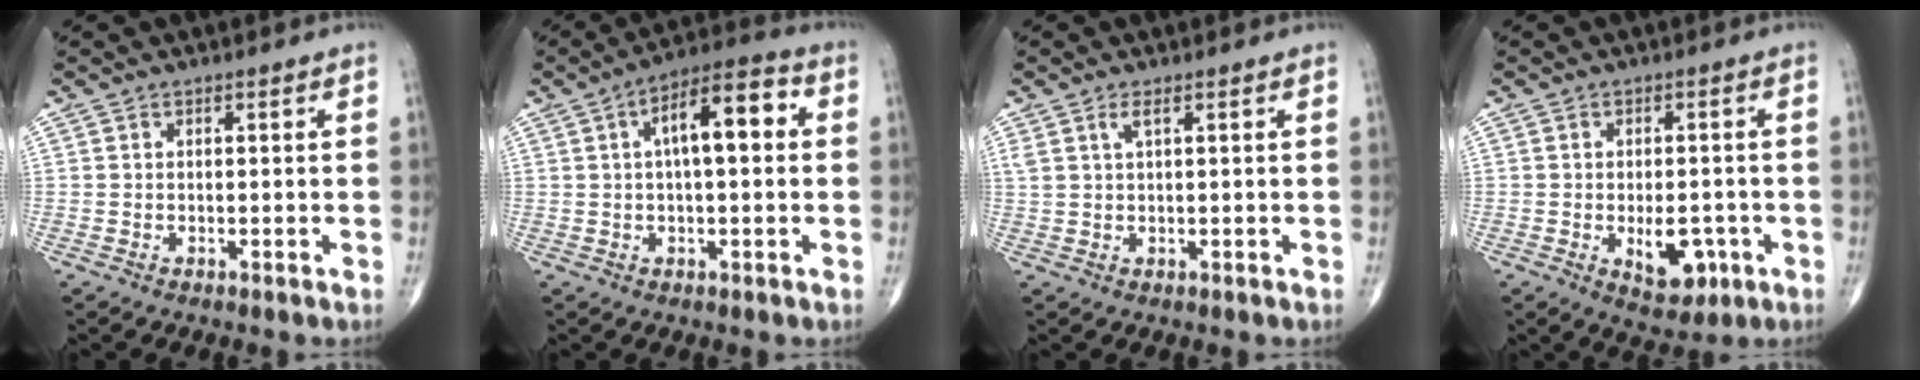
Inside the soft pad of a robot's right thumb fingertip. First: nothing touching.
{"total": 11.4, "force": [2.1, 4.4, 10.3], "torque": [-0.153, 0.029, 0.023]}
{"total": 2.0, "force": [1.1, 0.4, 1.6], "torque": [-0.042, 0.004, 0.026]}
{"total": 7.4, "force": [-2.2, 4.1, 5.8], "torque": [-0.063, 0.003, -0.020]}